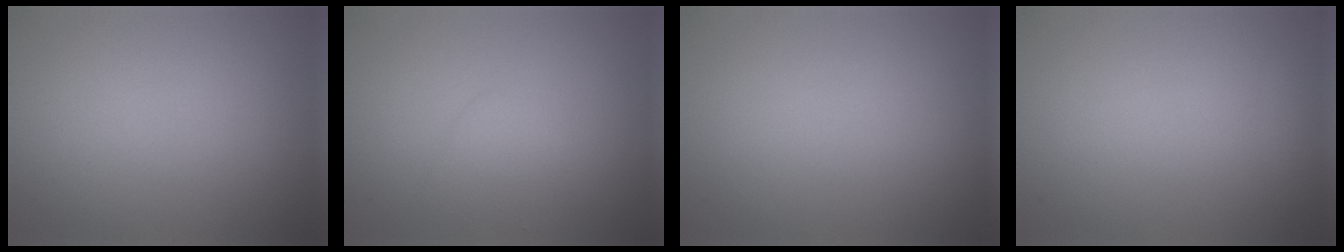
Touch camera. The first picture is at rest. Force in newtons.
{"total": 1.6, "press": 1.6, "slide": 0.2}
{"total": 0.0}
{"total": 0.7, "press": 0.7, "slide": 0.1}